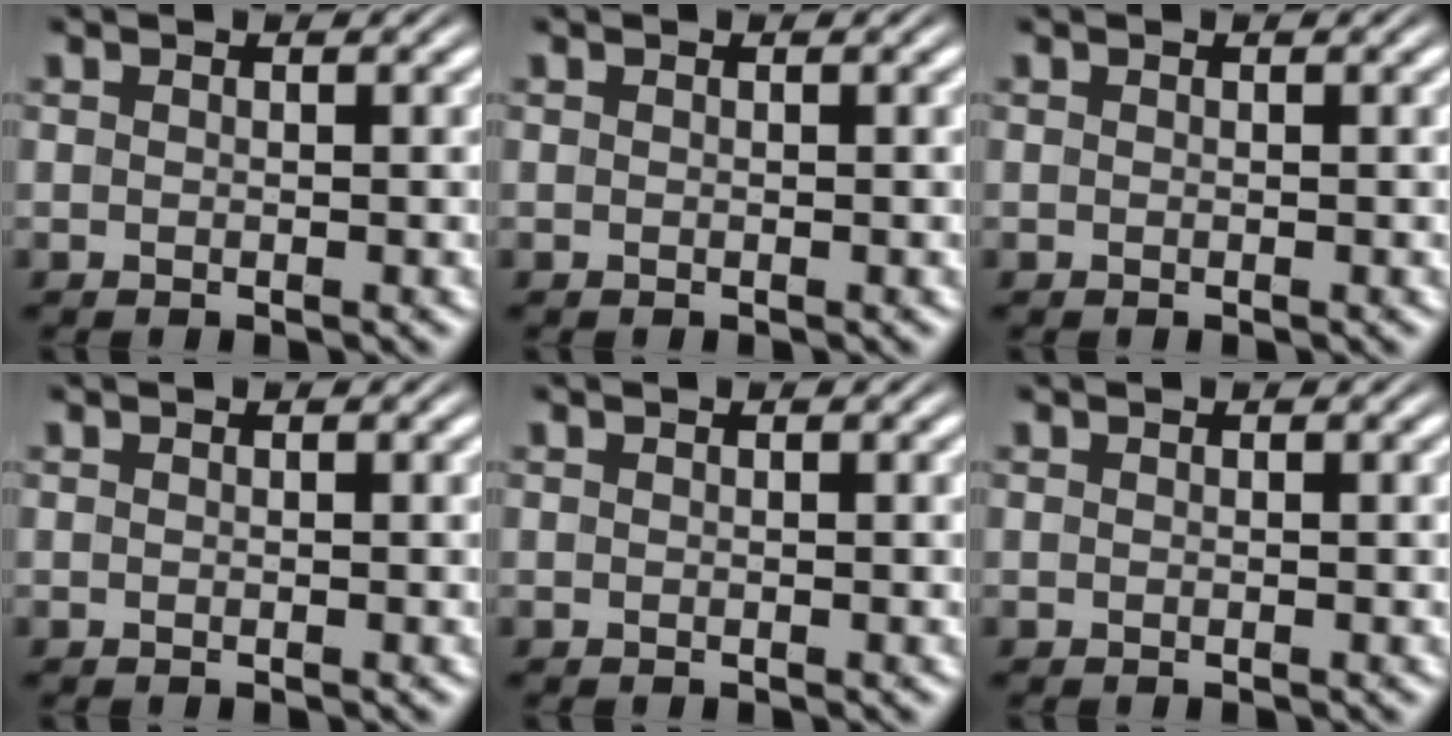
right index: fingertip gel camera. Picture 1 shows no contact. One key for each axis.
{"total": 0.0}
{"total": 0.0}
{"total": 0.0}
{"total": 0.0}
{"total": 0.0}